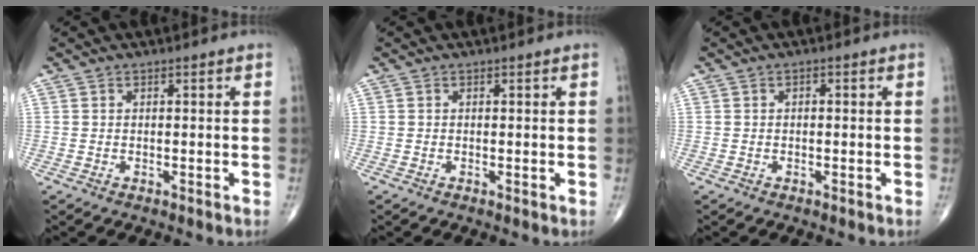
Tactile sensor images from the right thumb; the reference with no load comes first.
{"total": 0.0}
{"total": 0.6, "force": [0.0, 0.4, 0.5], "torque": [-0.006, 0.002, -0.002]}